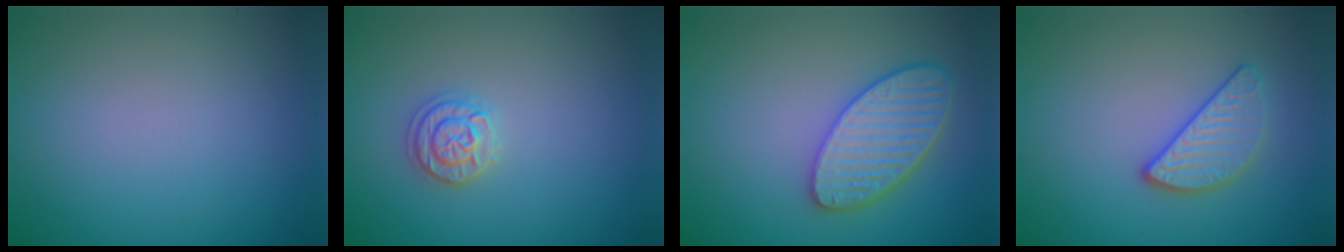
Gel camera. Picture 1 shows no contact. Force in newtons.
{"total": 1.8, "press": 1.8, "slide": 0.1}
{"total": 5.1, "press": 4.7, "slide": 2.0}
{"total": 2.8, "press": 2.6, "slide": 0.9}